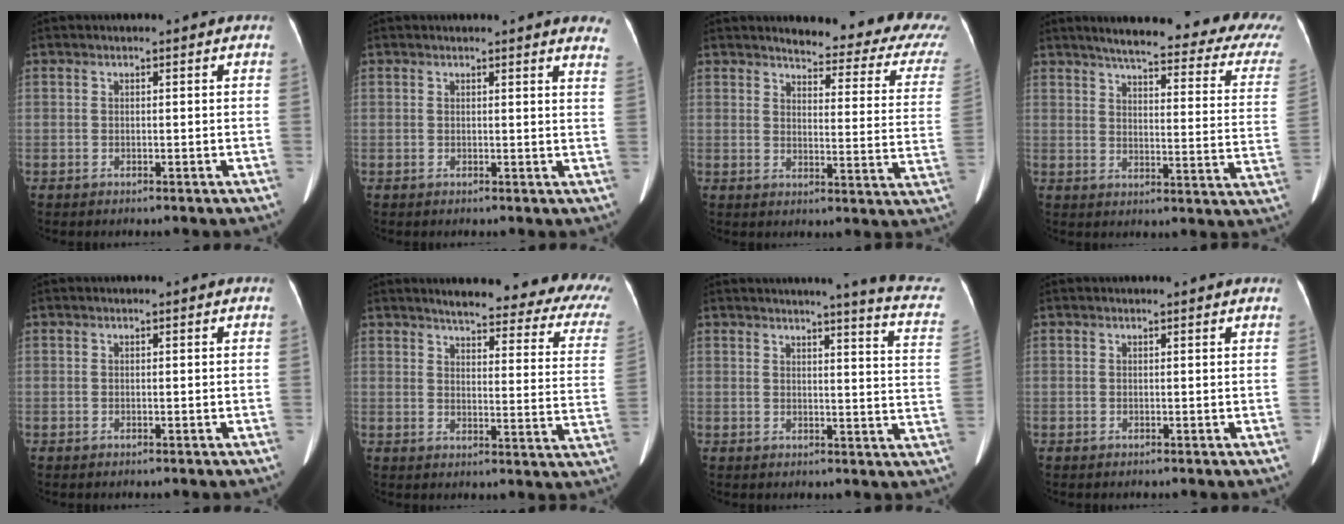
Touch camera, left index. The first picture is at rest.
{"total": 6.0, "force": [5.6, 0.5, 2.3], "torque": [-0.013, -0.017, 0.031]}
{"total": 16.5, "force": [14.7, 2.8, 7.1], "torque": [-0.066, -0.058, 0.146]}
{"total": 23.4, "force": [19.7, 2.7, 12.4], "torque": [-0.153, -0.039, 0.219]}
{"total": 0.0}
{"total": 19.8, "force": [16.8, 4.1, 9.7], "torque": [-0.095, -0.033, 0.172]}
{"total": 11.7, "force": [9.9, -0.4, 6.3], "torque": [-0.073, -0.054, 0.084]}
{"total": 1.3, "force": [1.2, 0.1, 0.3], "torque": [-0.014, 0.009, 0.008]}